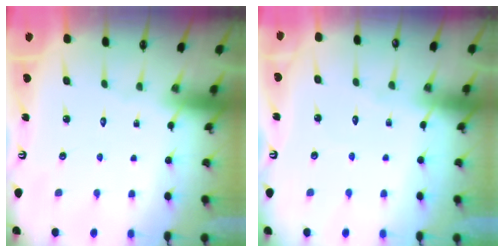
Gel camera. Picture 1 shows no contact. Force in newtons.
{"total": 2.0, "press": 2.0, "slide": 0.2}